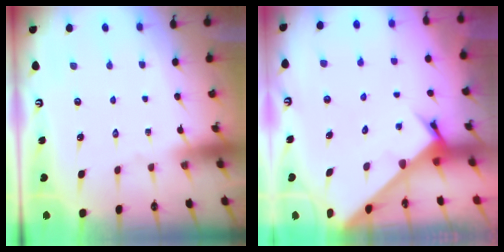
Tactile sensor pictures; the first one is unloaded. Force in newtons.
{"total": 3.4, "press": 3.4, "slide": 0.2}